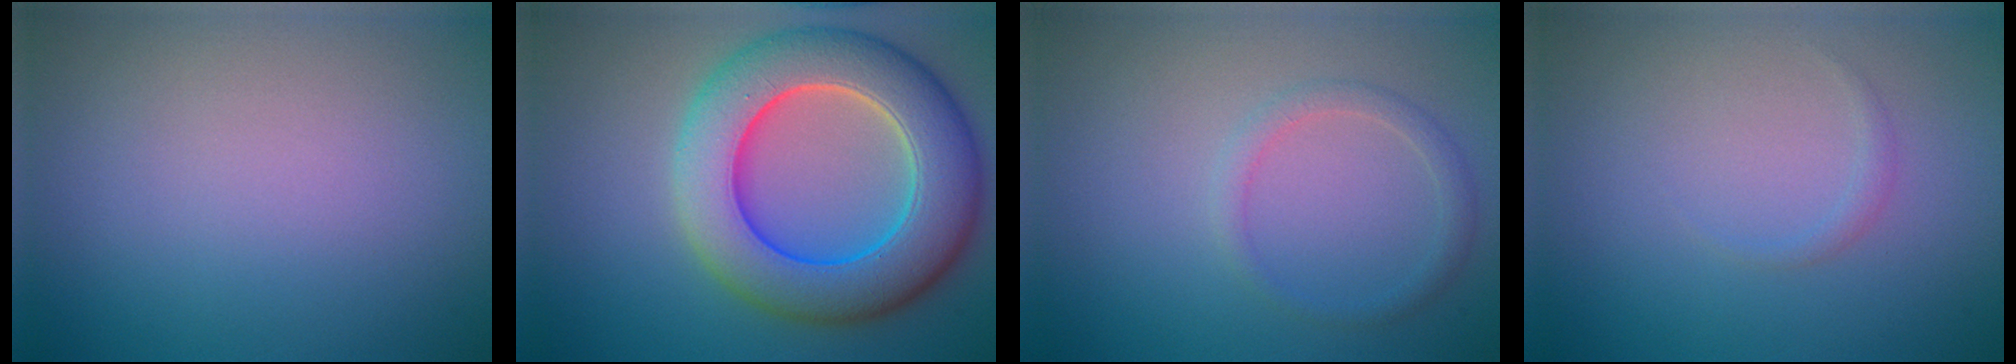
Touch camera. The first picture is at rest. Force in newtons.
{"total": 10.4, "press": 10.4, "slide": 0.5}
{"total": 1.5, "press": 1.5, "slide": 0.1}
{"total": 0.6, "press": 0.6, "slide": 0.1}